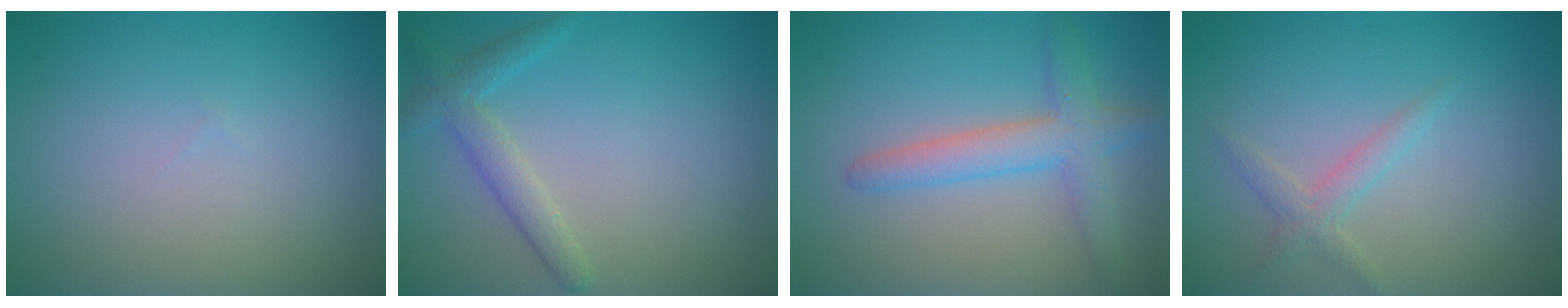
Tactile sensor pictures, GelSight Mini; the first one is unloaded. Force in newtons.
{"total": 2.5, "press": 2.5, "slide": 0.1}
{"total": 3.7, "press": 3.7, "slide": 0.3}
{"total": 1.7, "press": 1.6, "slide": 0.1}